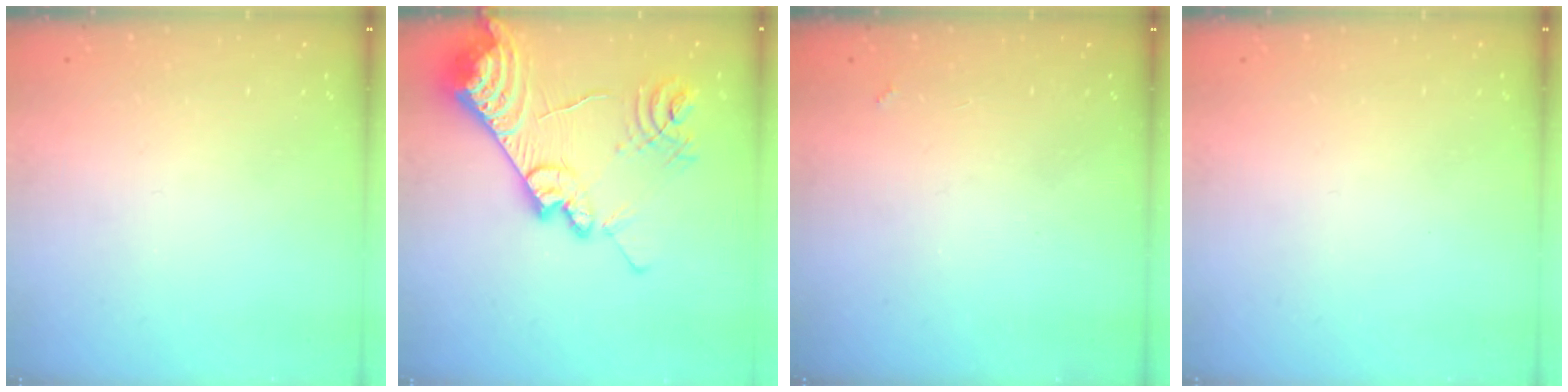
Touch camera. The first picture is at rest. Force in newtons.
{"total": 22.4, "press": 22.3, "slide": 2.3}
{"total": 1.4, "press": 1.3, "slide": 0.4}
{"total": 0.0}